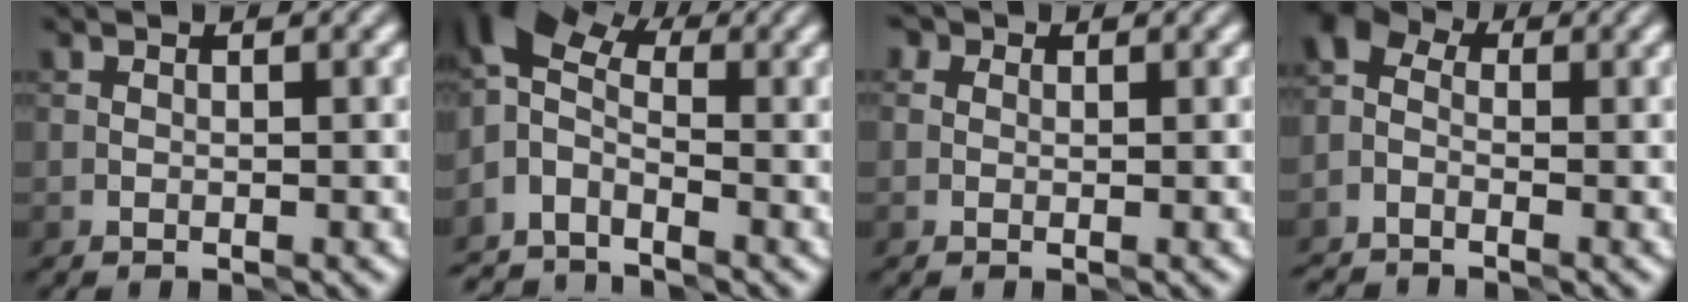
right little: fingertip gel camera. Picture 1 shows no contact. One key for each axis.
{"total": 5.5, "fx": -2.0, "fy": 3.5, "fz": 3.7, "tx": -0.075, "ty": 0.007, "tz": -0.056}
{"total": 2.1, "fx": 1.1, "fy": 1.4, "fz": 1.1, "tx": -0.010, "ty": 0.011, "tz": -0.015}
{"total": 2.9, "fx": -2.0, "fy": 1.8, "fz": 1.2, "tx": -0.034, "ty": -0.001, "tz": -0.055}